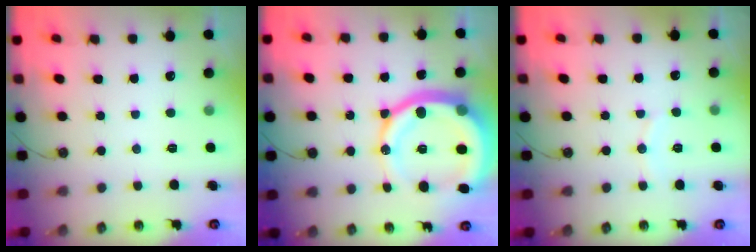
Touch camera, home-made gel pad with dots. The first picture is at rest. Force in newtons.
{"total": 21.0, "press": 20.9, "slide": 2.5}
{"total": 5.2, "press": 5.2, "slide": 0.1}